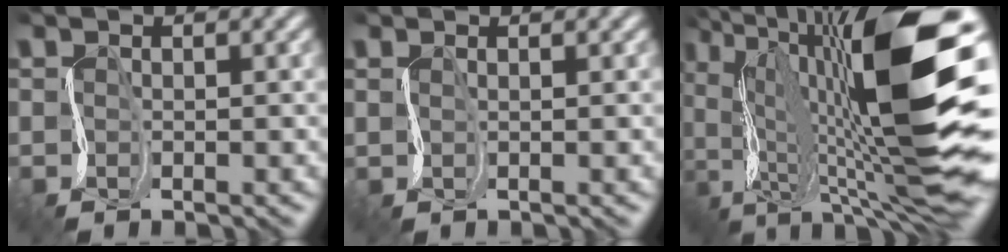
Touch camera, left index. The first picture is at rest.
{"total": 1.0, "force": [0.9, 0.2, 0.0], "torque": [0.001, 0.004, 0.010]}
{"total": 16.6, "force": [0.0, 5.2, 15.8], "torque": [-0.265, 0.037, -0.020]}